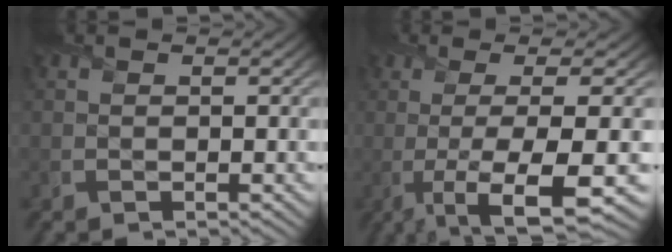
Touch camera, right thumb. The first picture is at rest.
{"total": 11.1, "force": [-2.5, 2.0, 10.6], "torque": [-0.153, 0.011, -0.038]}